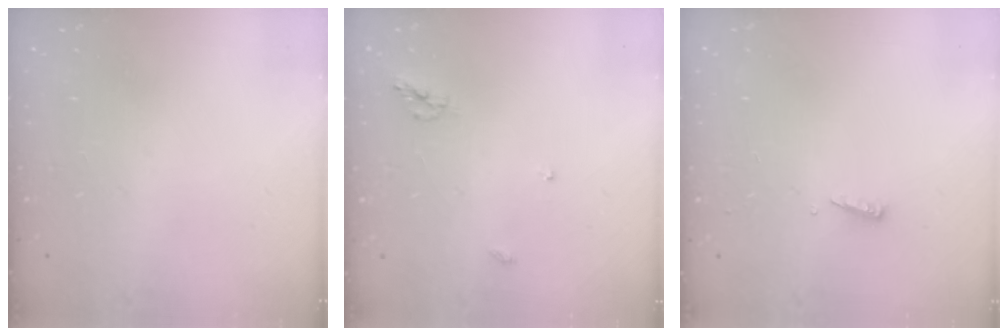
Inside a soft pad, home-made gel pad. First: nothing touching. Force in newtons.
{"total": 5.6, "press": 5.6, "slide": 0.7}
{"total": 3.1, "press": 3.1, "slide": 0.3}